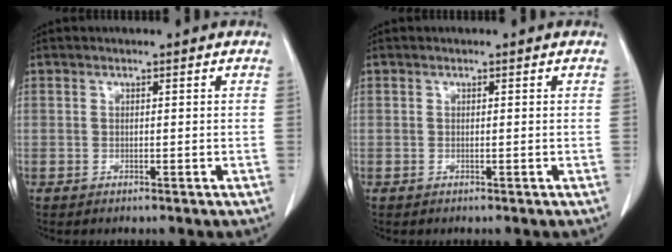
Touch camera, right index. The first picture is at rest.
{"total": 0.0}